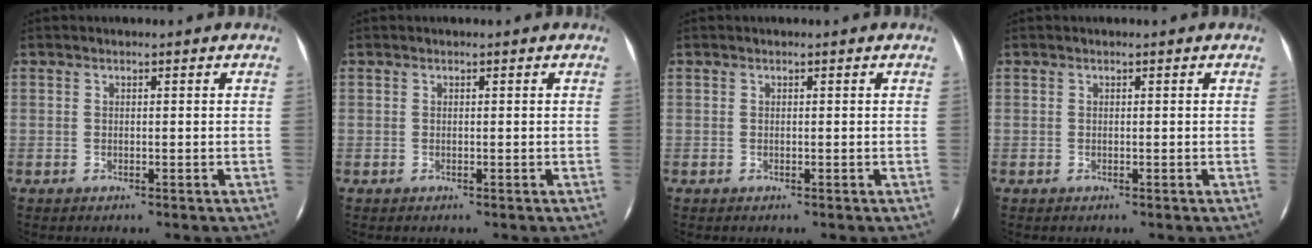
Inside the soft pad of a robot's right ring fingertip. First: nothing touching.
{"total": 0.0}
{"total": 0.0}
{"total": 0.0}